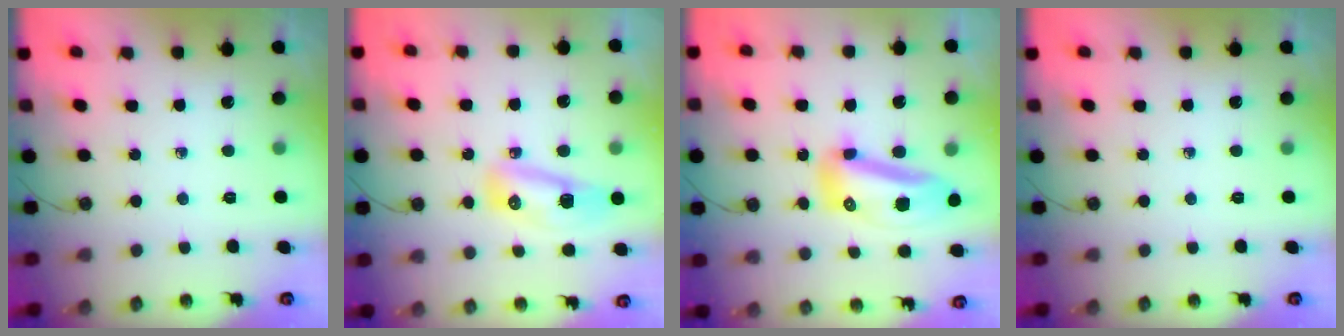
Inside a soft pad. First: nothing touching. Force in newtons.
{"total": 10.3, "press": 10.0, "slide": 2.4}
{"total": 14.2, "press": 14.2, "slide": 1.5}
{"total": 0.0}